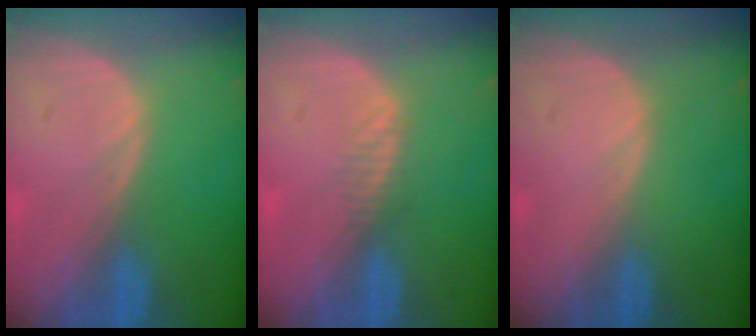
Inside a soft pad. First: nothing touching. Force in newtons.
{"total": 1.3, "press": 1.1, "slide": 0.7}
{"total": 0.0}